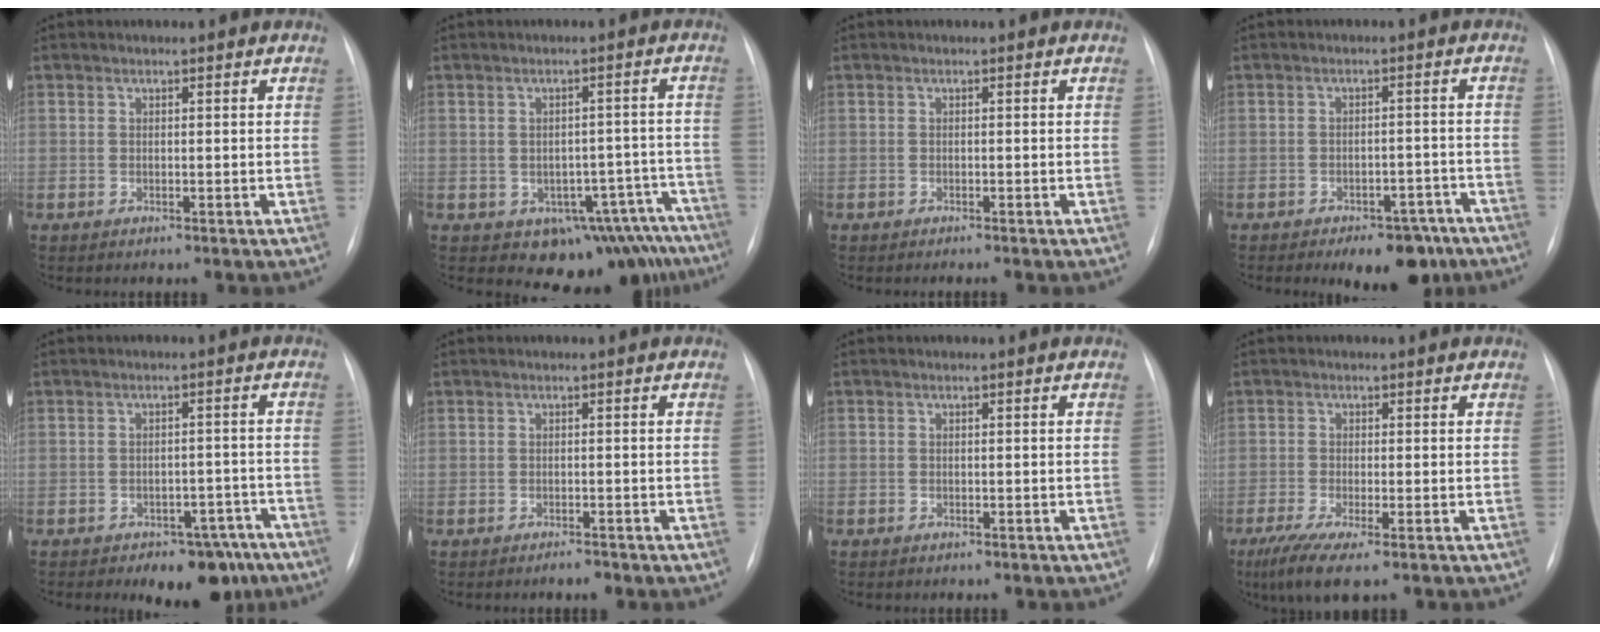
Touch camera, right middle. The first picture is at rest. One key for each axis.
{"total": 12.2, "fx": -9.2, "fy": 7.2, "fz": 3.7, "tx": -0.010, "ty": 0.039, "tz": -0.107}
{"total": 0.8, "fx": -0.7, "fy": 0.1, "fz": 0.3, "tx": -0.008, "ty": -0.002, "tz": -0.011}
{"total": 8.3, "fx": -6.0, "fy": 3.9, "fz": 4.2, "tx": -0.041, "ty": 0.018, "tz": -0.079}
{"total": 8.3, "fx": -6.2, "fy": 4.3, "fz": 3.5, "tx": -0.023, "ty": 0.026, "tz": -0.081}
{"total": 1.2, "fx": -1.1, "fy": 0.2, "fz": 0.5, "tx": -0.009, "ty": -0.001, "tz": -0.013}
{"total": 0.8, "fx": -0.6, "fy": 0.6, "fz": 0.1, "tx": -0.008, "ty": 0.003, "tz": -0.010}
{"total": 6.4, "fx": -3.8, "fy": 1.1, "fz": 5.0, "tx": -0.094, "ty": -0.020, "tz": -0.066}